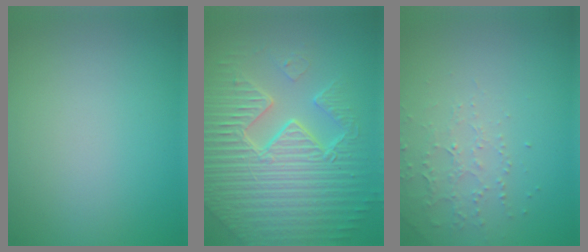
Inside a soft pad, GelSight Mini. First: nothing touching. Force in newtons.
{"total": 10.8, "press": 6.9, "slide": 8.3}
{"total": 2.2, "press": 2.1, "slide": 0.6}